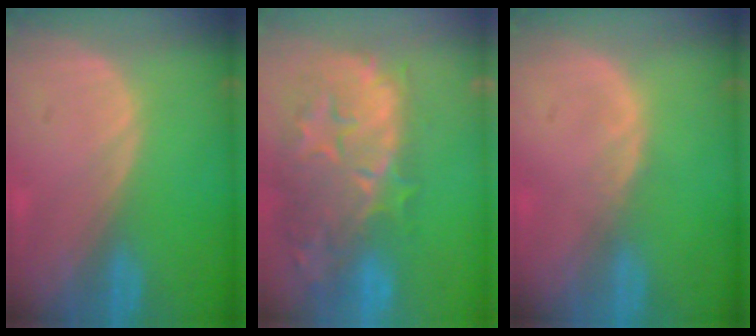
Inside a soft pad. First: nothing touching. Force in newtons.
{"total": 14.0, "press": 11.9, "slide": 7.4}
{"total": 0.9, "press": 0.9, "slide": 0.2}